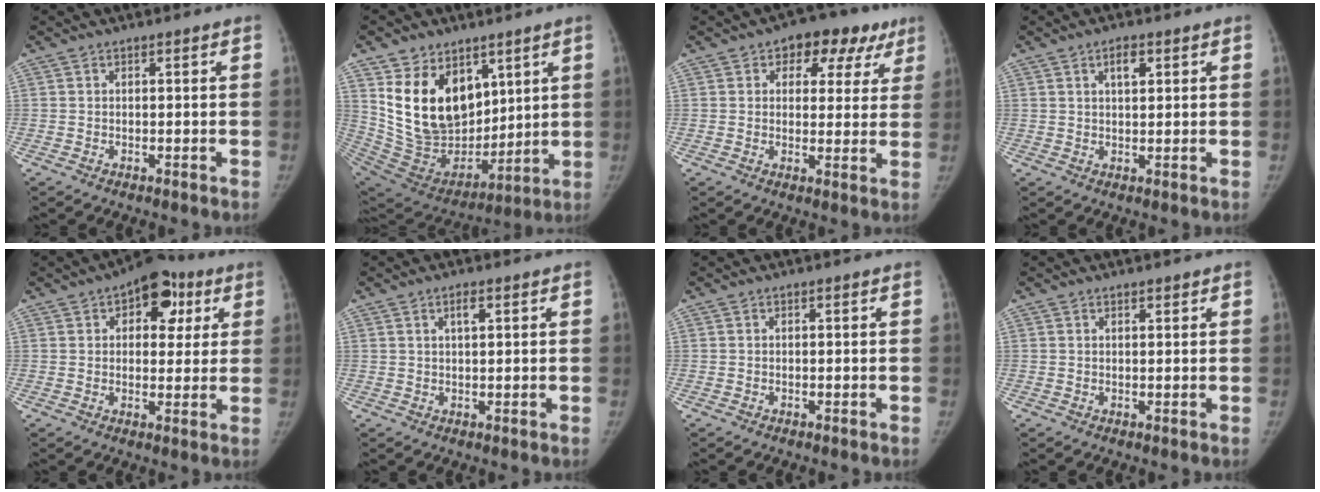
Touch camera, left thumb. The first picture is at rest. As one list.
[{"total": 20.6, "force": [8.5, 14.0, 12.6], "torque": [-0.184, -0.044, 0.180]}, {"total": 10.8, "force": [5.4, 7.2, 5.9], "torque": [-0.009, 0.001, 0.061]}, {"total": 3.1, "force": [1.4, 1.5, 2.3], "torque": [-0.030, -0.004, 0.023]}, {"total": 11.4, "force": [4.7, 7.0, 7.7], "torque": [-0.049, 0.001, 0.058]}, {"total": 2.1, "force": [1.0, 0.7, 1.7], "torque": [-0.026, -0.002, 0.016]}, {"total": 0.0}, {"total": 0.7, "force": [0.6, 0.3, 0.2], "torque": [0.000, -0.004, 0.008]}]